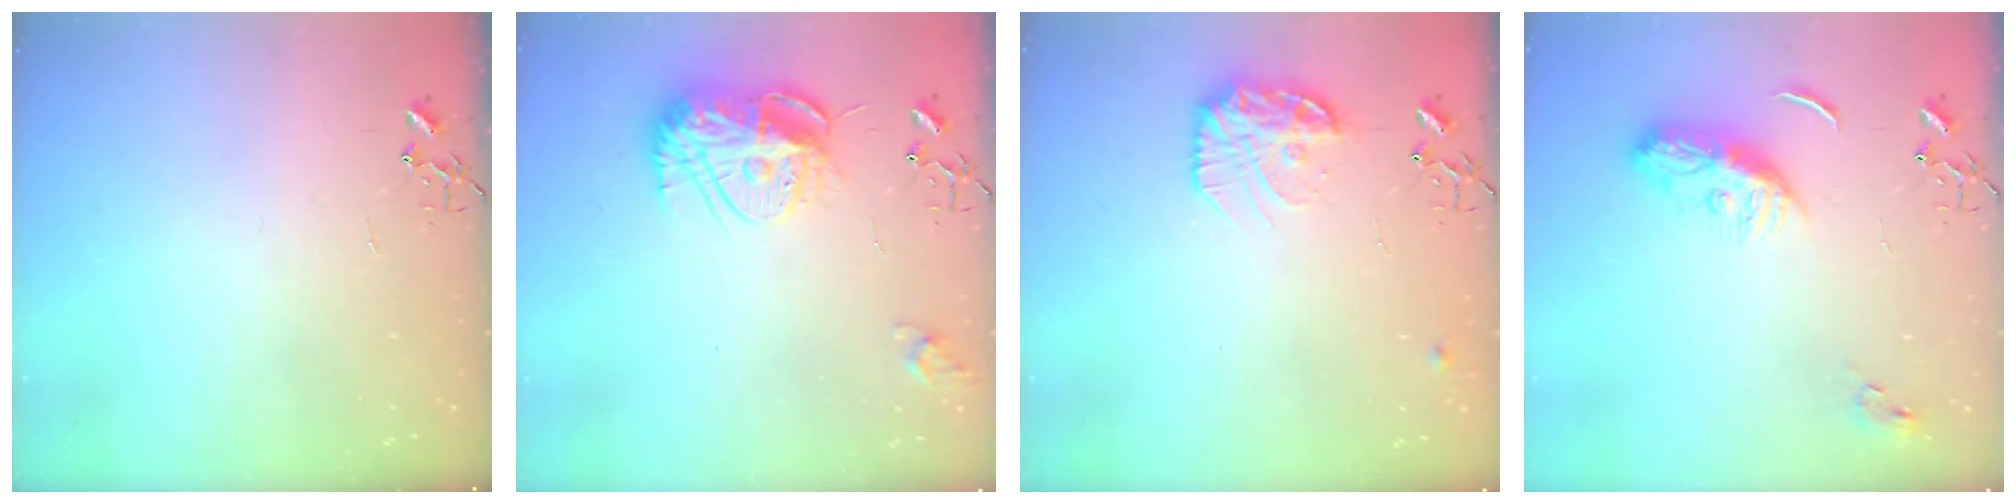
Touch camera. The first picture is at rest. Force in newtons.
{"total": 15.3, "press": 15.3, "slide": 1.2}
{"total": 15.5, "press": 15.5, "slide": 1.1}
{"total": 10.1, "press": 10.1, "slide": 0.1}